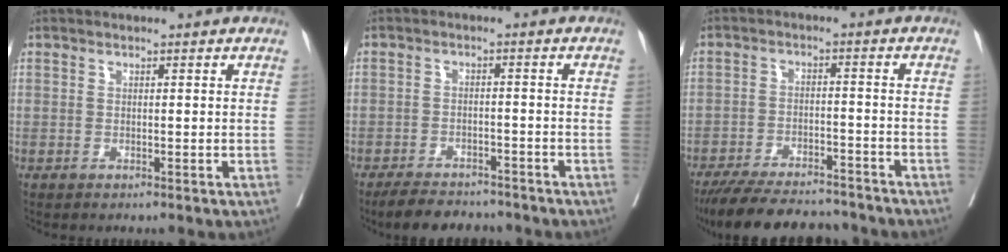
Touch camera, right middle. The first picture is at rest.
{"total": 7.6, "force": [-6.8, 2.3, 2.3], "torque": [-0.031, -0.006, -0.102]}
{"total": 15.4, "force": [-13.8, 3.4, 5.8], "torque": [-0.106, -0.007, -0.204]}